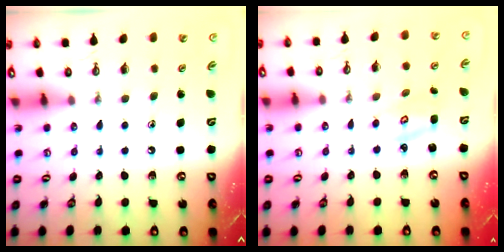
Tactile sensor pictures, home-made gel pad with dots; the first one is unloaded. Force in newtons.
{"total": 2.9, "press": 2.9, "slide": 0.4}